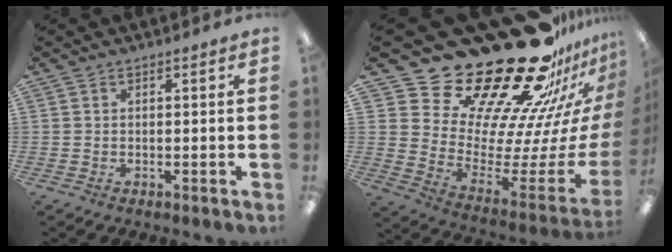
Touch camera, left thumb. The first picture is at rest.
{"total": 33.5, "force": [26.3, 12.8, 16.3], "torque": [-0.202, -0.233, 0.497]}